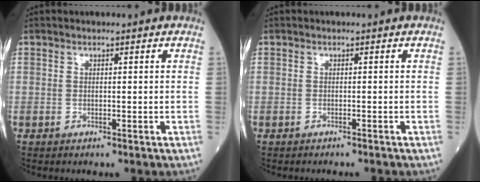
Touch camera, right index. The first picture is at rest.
{"total": 1.1, "force": [-1.1, 0.0, 0.2], "torque": [-0.007, -0.001, -0.016]}